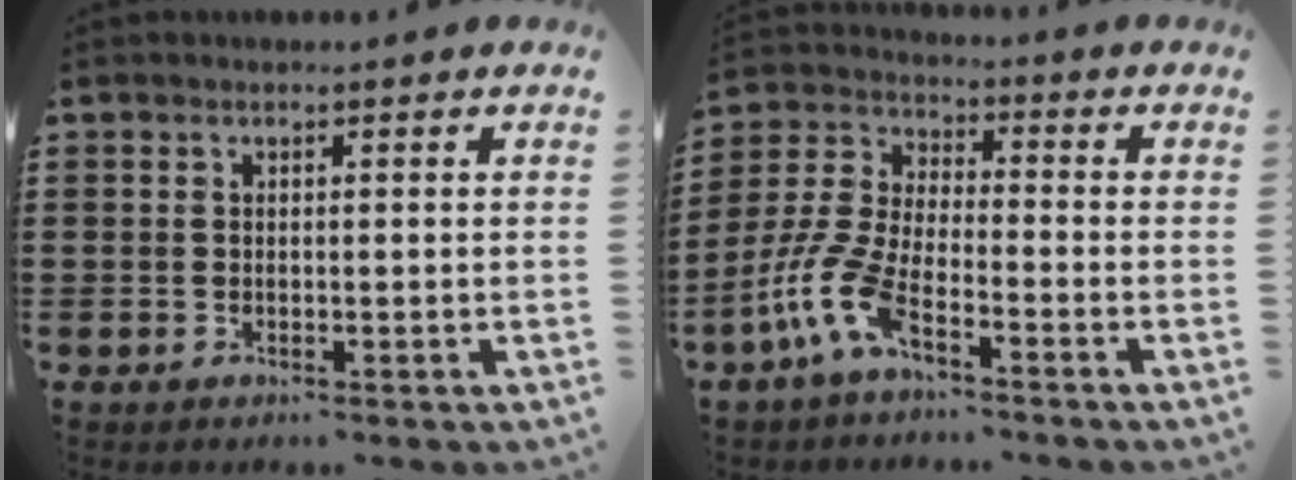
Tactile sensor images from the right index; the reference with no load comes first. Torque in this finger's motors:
{"motor_torque": [2.14, 0.00, 0.09, -0.01]}